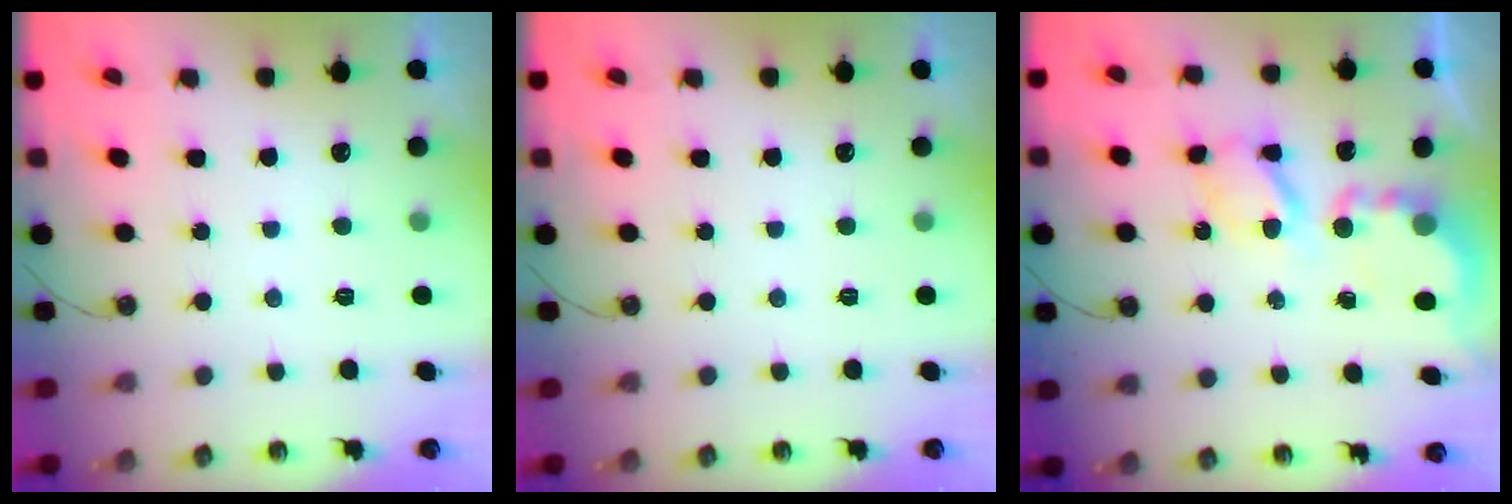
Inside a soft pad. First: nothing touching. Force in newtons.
{"total": 0.0}
{"total": 6.8, "press": 6.8, "slide": 0.3}